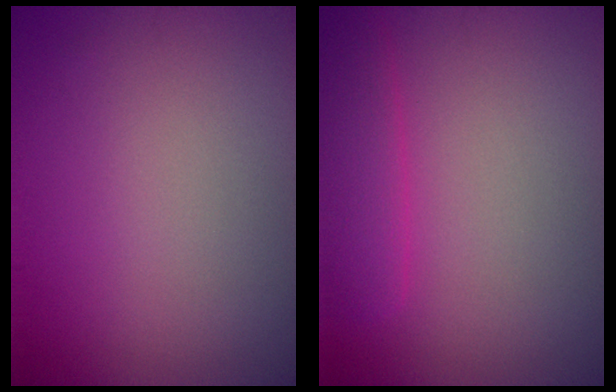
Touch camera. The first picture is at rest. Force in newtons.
{"total": 3.3, "press": 3.3, "slide": 0.1}